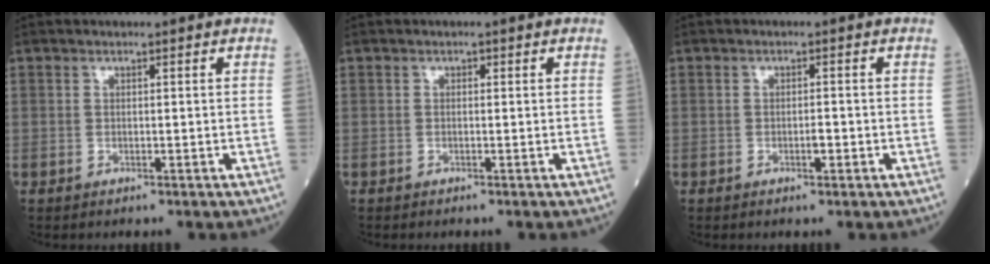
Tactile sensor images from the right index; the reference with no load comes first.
{"total": 0.0}
{"total": 1.6, "force": [-0.6, 0.4, 1.4], "torque": [-0.020, 0.002, -0.009]}